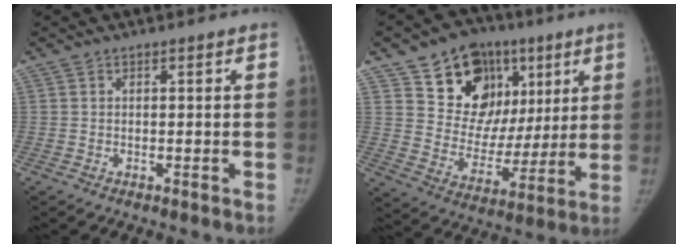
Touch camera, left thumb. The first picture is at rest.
{"total": 20.3, "force": [9.5, 15.2, 9.4], "torque": [-0.083, -0.007, 0.162]}